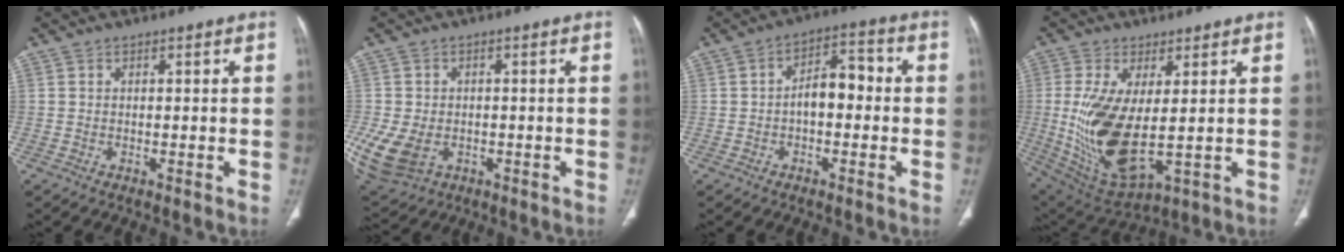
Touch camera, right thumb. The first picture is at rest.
{"total": 11.1, "force": [-2.8, 8.0, 7.1], "torque": [-0.167, -0.005, -0.034]}
{"total": 7.2, "force": [-0.7, 4.2, 5.8], "torque": [-0.075, 0.031, -0.020]}
{"total": 15.9, "force": [0.0, 6.8, 14.4], "torque": [-0.295, -0.025, 0.025]}